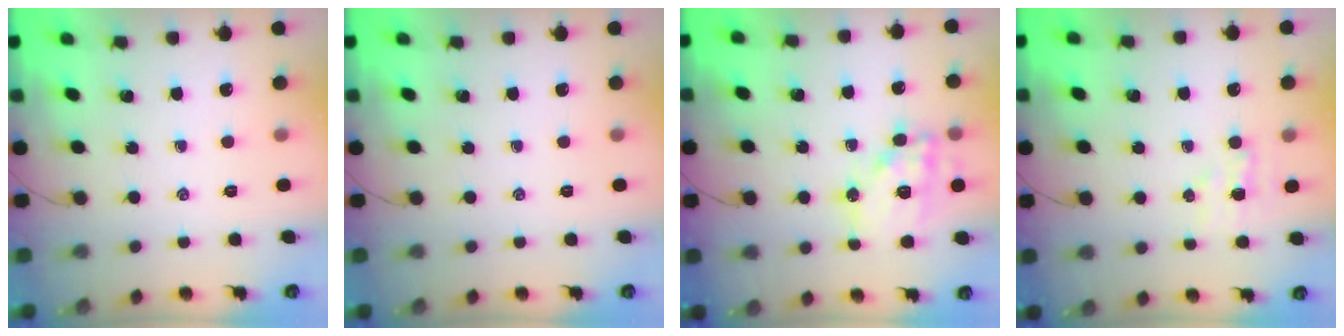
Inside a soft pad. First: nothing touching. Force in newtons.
{"total": 0.0}
{"total": 15.6, "press": 15.3, "slide": 2.9}
{"total": 5.4, "press": 5.3, "slide": 1.2}